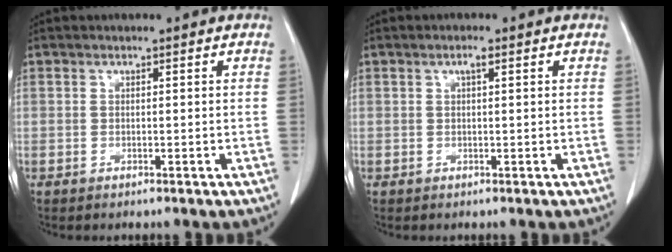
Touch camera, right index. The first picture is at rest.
{"total": 1.6, "force": [0.7, 0.5, 1.4], "torque": [-0.028, 0.005, 0.013]}